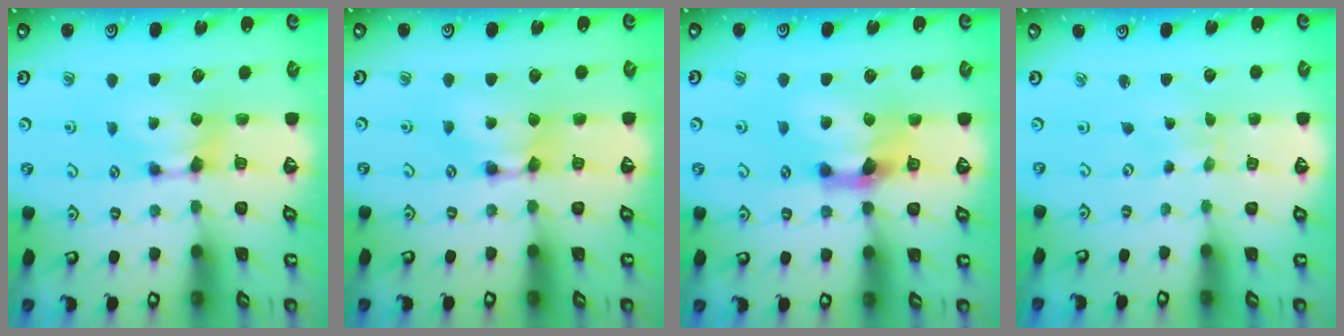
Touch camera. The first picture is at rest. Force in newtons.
{"total": 1.5, "press": 1.5, "slide": 0.1}
{"total": 4.0, "press": 3.6, "slide": 1.8}
{"total": 5.1, "press": 5.1, "slide": 0.2}